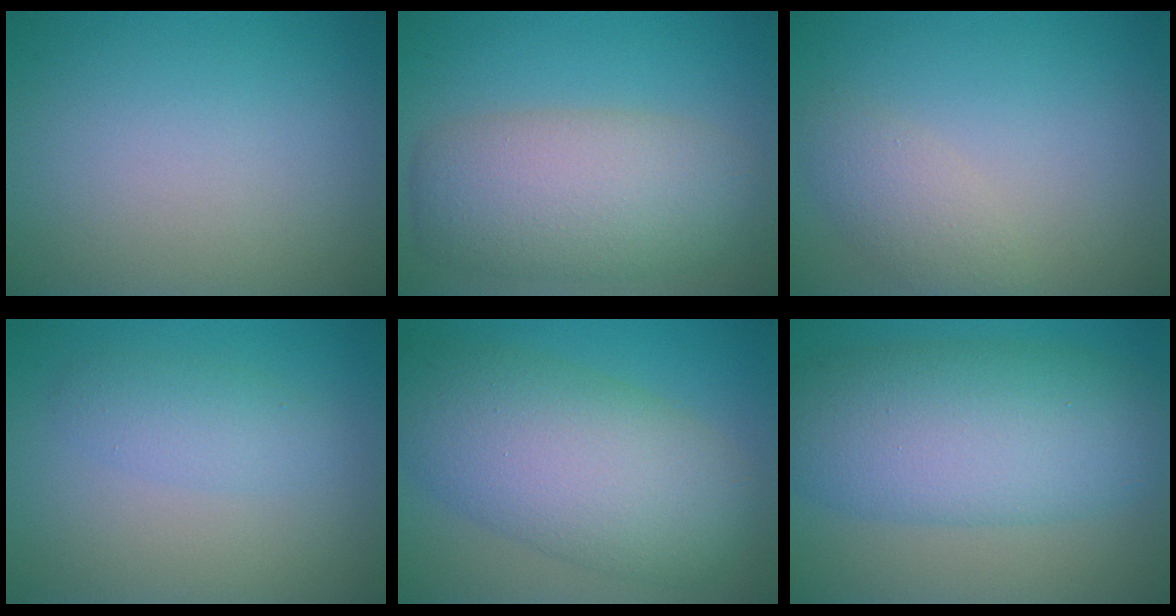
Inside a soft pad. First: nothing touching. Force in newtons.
{"total": 7.5, "press": 7.5, "slide": 0.2}
{"total": 2.4, "press": 2.4, "slide": 0.2}
{"total": 2.2, "press": 2.2, "slide": 0.1}
{"total": 10.2, "press": 10.2, "slide": 0.3}
{"total": 9.9, "press": 9.9, "slide": 0.1}